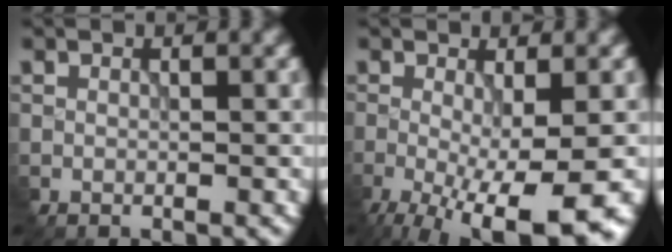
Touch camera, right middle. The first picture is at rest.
{"total": 9.7, "force": [-4.0, 2.5, 8.5], "torque": [-0.152, -0.025, -0.061]}